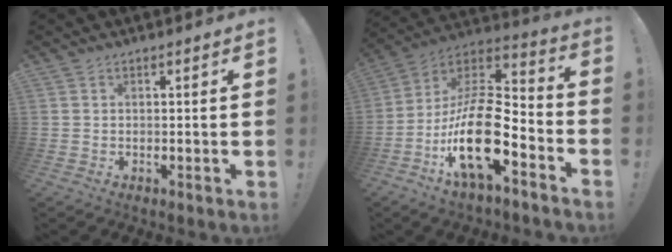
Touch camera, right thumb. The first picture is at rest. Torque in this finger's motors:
{"motor_torque": [3.08, 1.97, 1.91, -0.85, 0.53]}